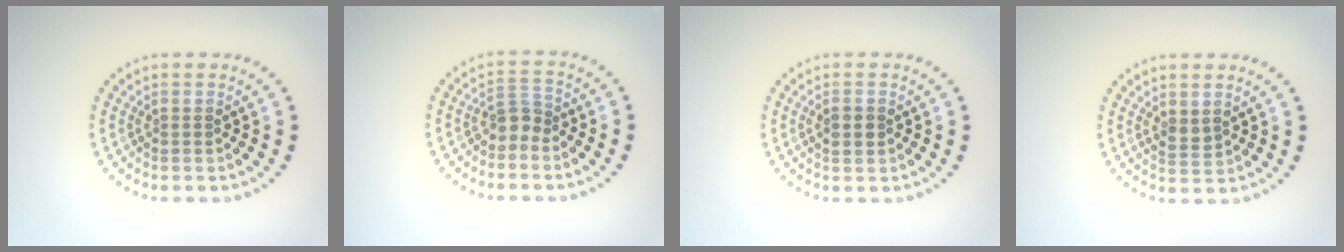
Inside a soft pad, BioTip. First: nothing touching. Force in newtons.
{"total": 2.1, "press": 1.6, "slide": 1.3}
{"total": 1.5, "press": 1.5, "slide": 0.2}
{"total": 1.3, "press": 1.1, "slide": 0.6}